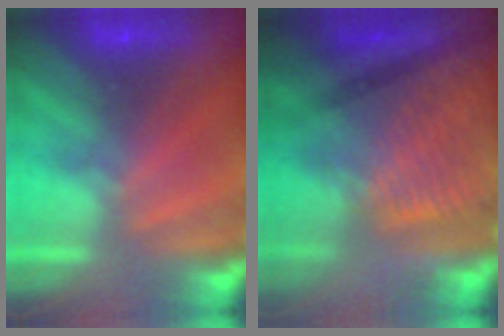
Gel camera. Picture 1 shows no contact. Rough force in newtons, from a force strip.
{"total": 3.4}